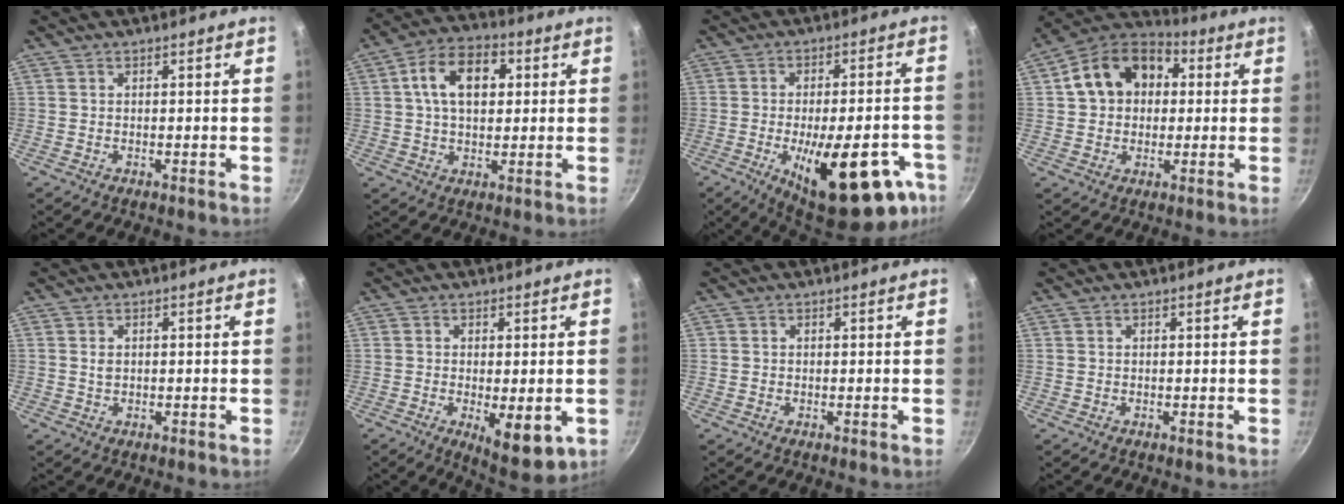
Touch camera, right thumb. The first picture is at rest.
{"total": 11.9, "force": [2.8, 7.4, 8.9], "torque": [-0.135, 0.014, 0.040]}
{"total": 22.7, "force": [-9.7, 8.6, 18.6], "torque": [-0.218, 0.023, -0.119]}
{"total": 14.2, "force": [2.4, 10.8, 8.9], "torque": [-0.119, 0.021, 0.028]}
{"total": 1.1, "force": [0.1, 0.9, 0.5], "torque": [-0.006, 0.001, 0.003]}
{"total": 8.9, "force": [-2.5, 3.3, 7.9], "torque": [-0.111, -0.019, -0.029]}
{"total": 0.0}
{"total": 0.0}